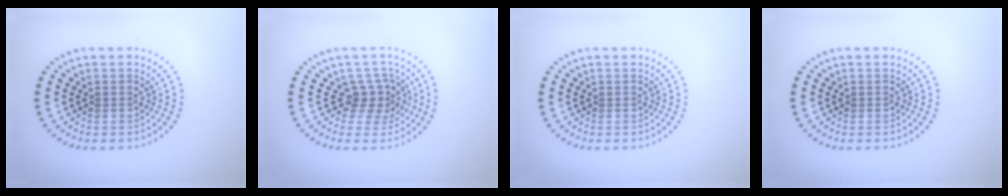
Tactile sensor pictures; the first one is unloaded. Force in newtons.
{"total": 2.7, "press": 1.9, "slide": 1.9}
{"total": 0.0}
{"total": 0.0}